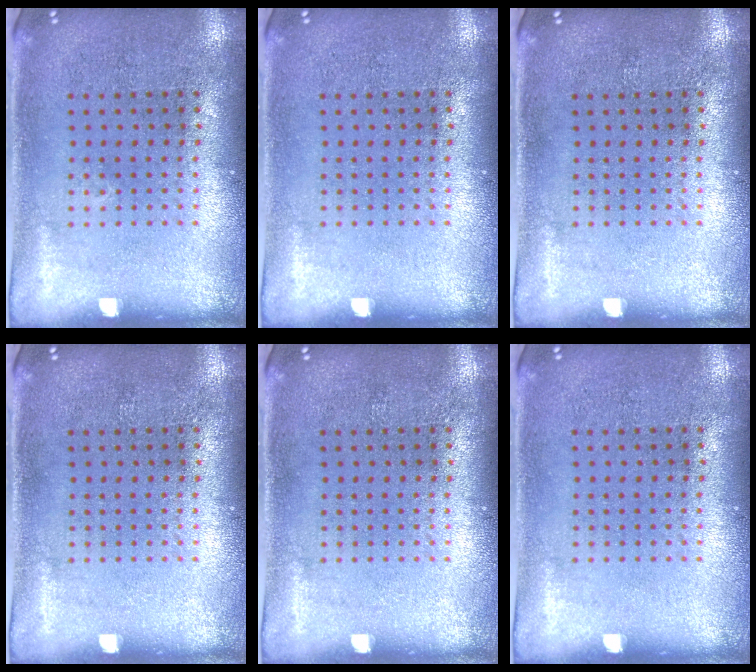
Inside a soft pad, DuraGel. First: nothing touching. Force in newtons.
{"total": 0.0}
{"total": 0.0}
{"total": 0.0}
{"total": 0.0}
{"total": 0.0}